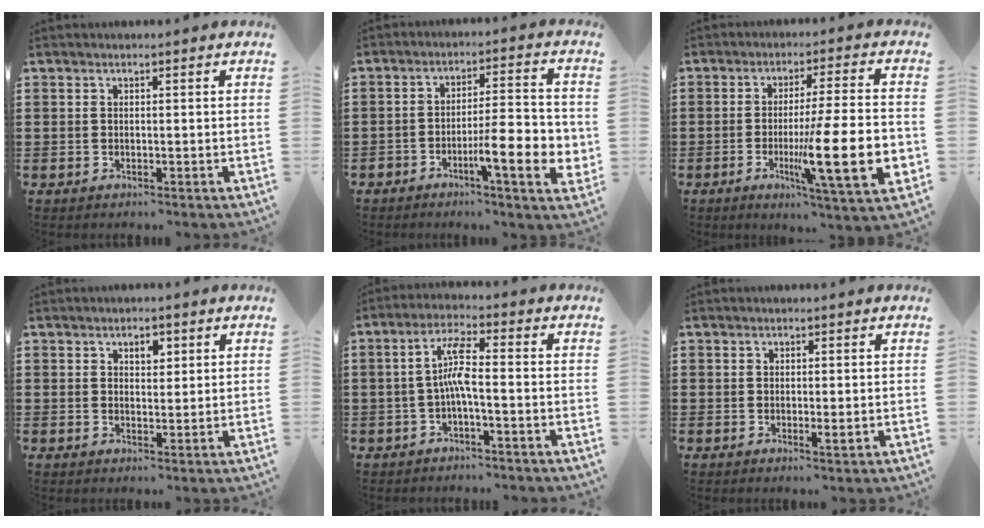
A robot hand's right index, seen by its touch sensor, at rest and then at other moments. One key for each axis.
{"total": 9.3, "fx": -3.4, "fy": 1.8, "fz": 8.4, "tx": -0.126, "ty": -0.008, "tz": -0.060}
{"total": 15.9, "fx": -3.5, "fy": 2.6, "fz": 15.3, "tx": -0.250, "ty": -0.017, "tz": -0.057}
{"total": 2.3, "fx": 1.4, "fy": 1.3, "fz": 1.3, "tx": -0.021, "ty": 0.004, "tz": 0.022}
{"total": 5.7, "fx": -1.0, "fy": 1.0, "fz": 5.5, "tx": -0.108, "ty": 0.006, "tz": -0.025}
{"total": 1.2, "fx": 0.0, "fy": 0.3, "fz": 1.2, "tx": -0.021, "ty": -0.002, "tz": 0.002}